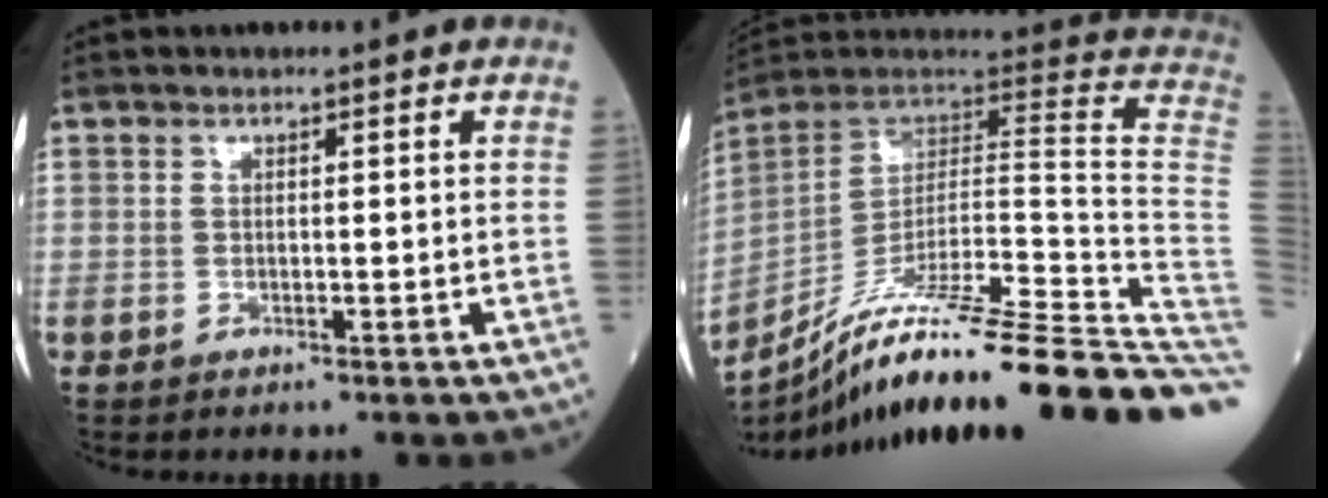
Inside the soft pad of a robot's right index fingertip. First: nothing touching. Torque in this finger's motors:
{"motor_torque": [-0.01, -2.07, 0.01, -0.01]}